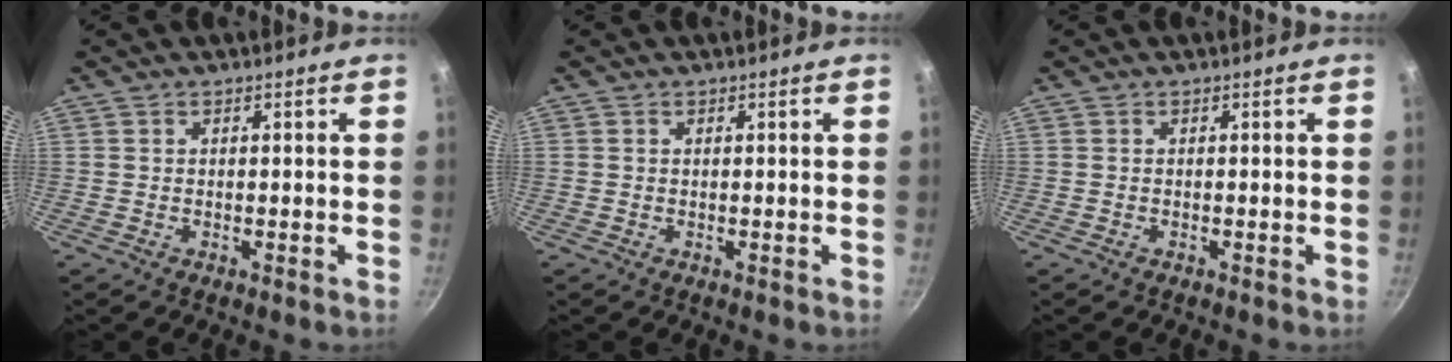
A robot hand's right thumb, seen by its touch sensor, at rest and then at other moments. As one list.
[{"total": 0.0}, {"total": 0.0}]